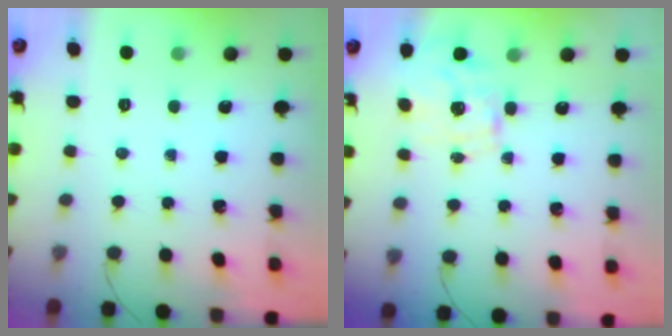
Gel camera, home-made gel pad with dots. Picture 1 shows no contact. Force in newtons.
{"total": 1.6, "press": 1.4, "slide": 0.8}